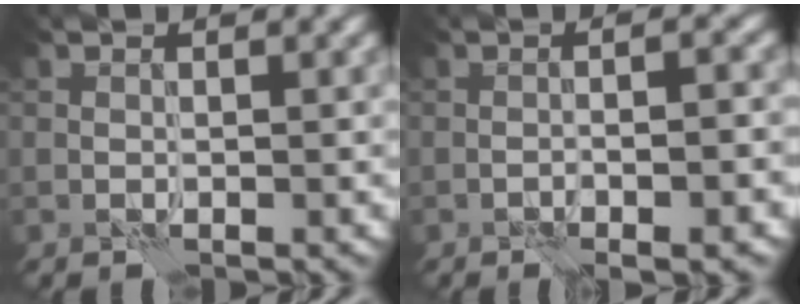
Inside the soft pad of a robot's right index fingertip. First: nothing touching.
{"total": 5.6, "force": [-1.9, 1.8, 5.0], "torque": [-0.044, 0.015, -0.035]}